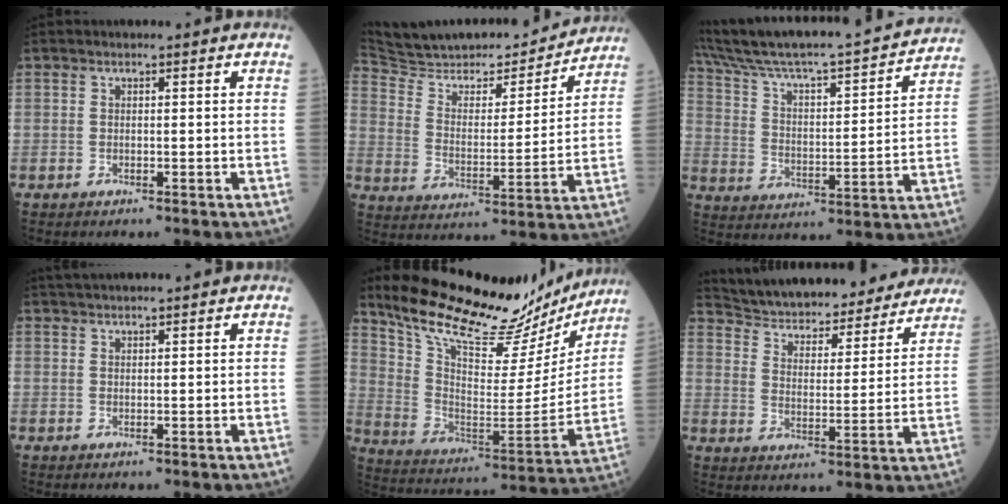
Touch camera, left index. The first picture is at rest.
{"total": 20.3, "force": [18.9, 4.4, 5.8], "torque": [-0.095, -0.006, 0.285]}
{"total": 25.1, "force": [22.5, 2.0, 10.8], "torque": [-0.179, -0.005, 0.331]}
{"total": 5.8, "force": [5.3, 0.3, 2.3], "torque": [-0.028, 0.038, 0.082]}
{"total": 27.2, "force": [24.3, 6.3, 10.6], "torque": [-0.173, -0.039, 0.351]}
{"total": 25.0, "force": [23.0, 6.0, 7.8], "torque": [-0.123, -0.015, 0.309]}